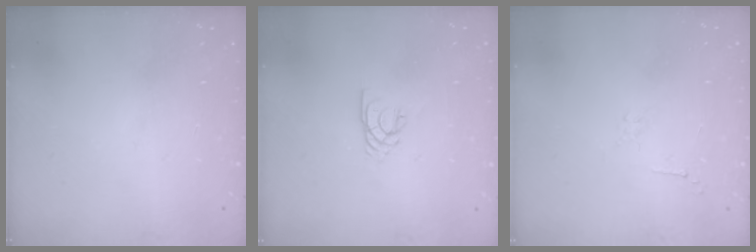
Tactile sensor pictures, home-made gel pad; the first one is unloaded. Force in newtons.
{"total": 2.1, "press": 2.1, "slide": 0.2}
{"total": 3.5, "press": 3.5, "slide": 0.8}